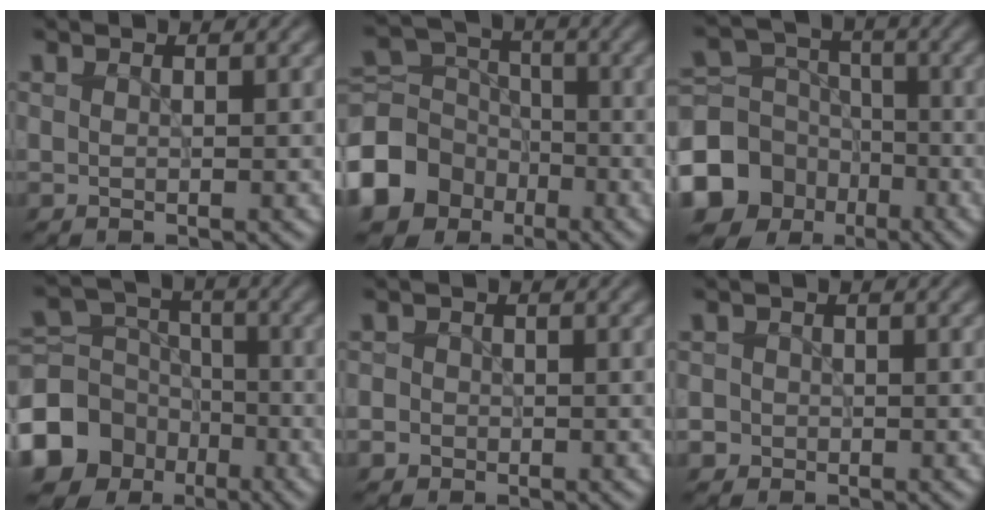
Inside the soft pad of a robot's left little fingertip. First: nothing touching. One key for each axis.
{"total": 9.2, "fx": -4.6, "fy": 7.3, "fz": 3.4, "tx": -0.091, "ty": -0.003, "tz": -0.103}
{"total": 12.8, "fx": -6.2, "fy": 10.5, "fz": 3.8, "tx": -0.102, "ty": -0.041, "tz": -0.127}
{"total": 11.4, "fx": -5.7, "fy": 9.2, "fz": 3.6, "tx": -0.107, "ty": -0.020, "tz": -0.115}
{"total": 1.6, "fx": -0.6, "fy": 1.4, "fz": 0.5, "tx": 0.001, "ty": 0.002, "tz": -0.012}
{"total": 2.0, "fx": -0.8, "fy": 1.8, "fz": 0.4, "tx": 0.004, "ty": 0.005, "tz": -0.019}